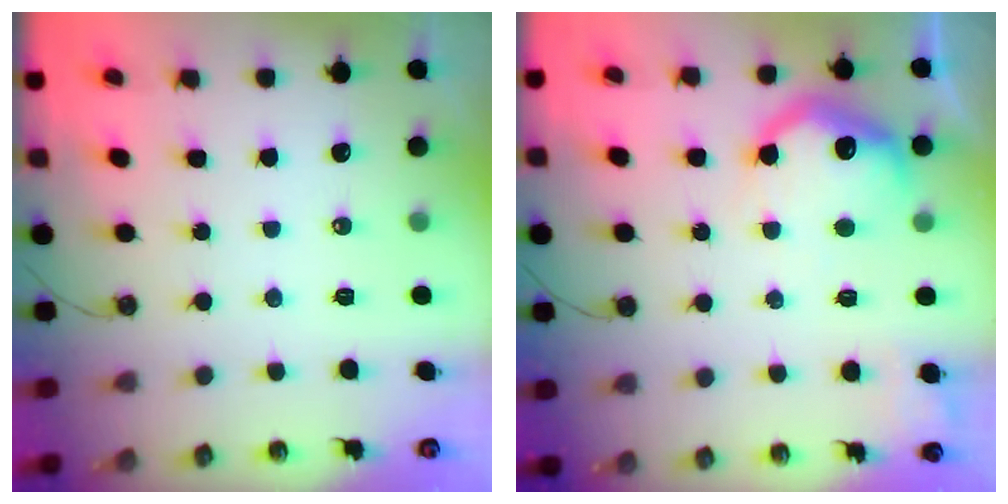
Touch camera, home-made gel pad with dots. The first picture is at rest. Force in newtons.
{"total": 15.7, "press": 15.6, "slide": 1.3}